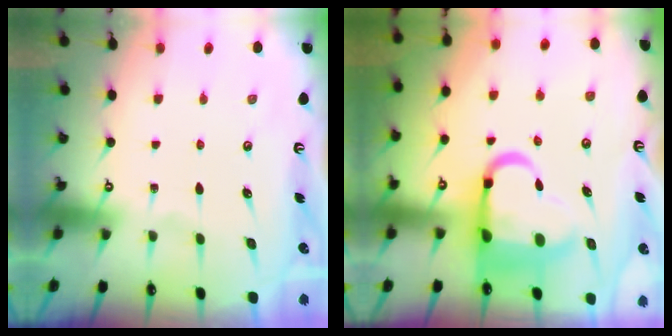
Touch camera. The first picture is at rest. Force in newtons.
{"total": 13.7, "press": 13.5, "slide": 2.6}